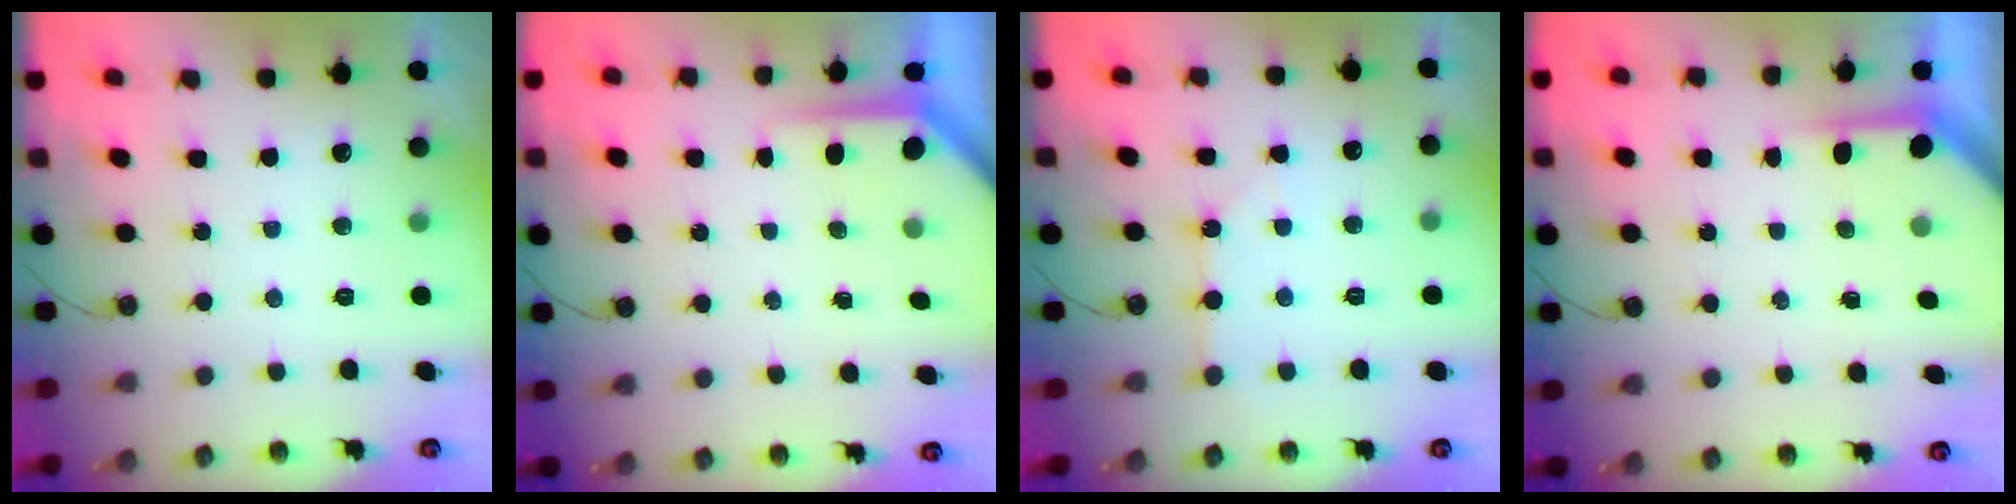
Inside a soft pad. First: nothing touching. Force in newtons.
{"total": 4.4, "press": 4.4, "slide": 0.4}
{"total": 2.9, "press": 2.9, "slide": 0.5}
{"total": 3.7, "press": 3.7, "slide": 0.3}